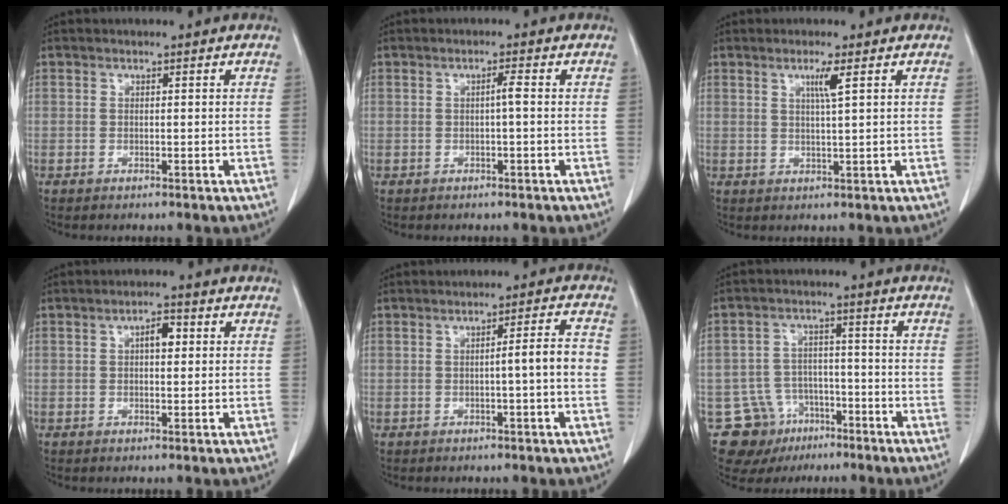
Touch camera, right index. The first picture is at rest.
{"total": 1.3, "force": [-0.1, 0.0, 1.3], "torque": [-0.023, 0.002, -0.002]}
{"total": 2.8, "force": [1.2, -0.5, 2.4], "torque": [-0.044, -0.003, 0.023]}
{"total": 3.0, "force": [0.7, 1.2, 2.6], "torque": [-0.040, 0.006, 0.008]}
{"total": 4.5, "force": [-0.5, -0.3, 4.4], "torque": [-0.061, 0.008, -0.010]}
{"total": 11.1, "force": [-6.3, 9.0, 1.7], "torque": [-0.037, 0.038, -0.091]}